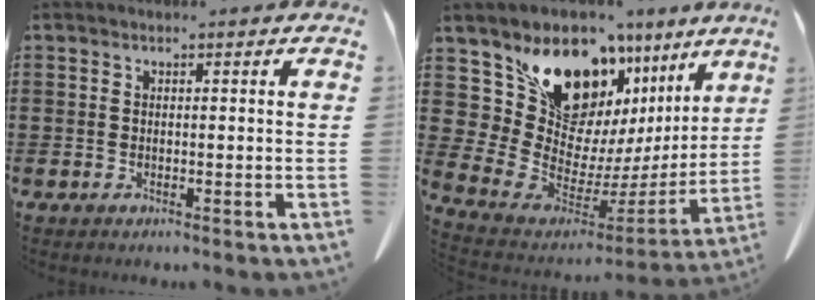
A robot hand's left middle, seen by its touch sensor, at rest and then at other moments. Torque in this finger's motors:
{"motor_torque": [2.14, 0.00, 0.58, 0.21]}